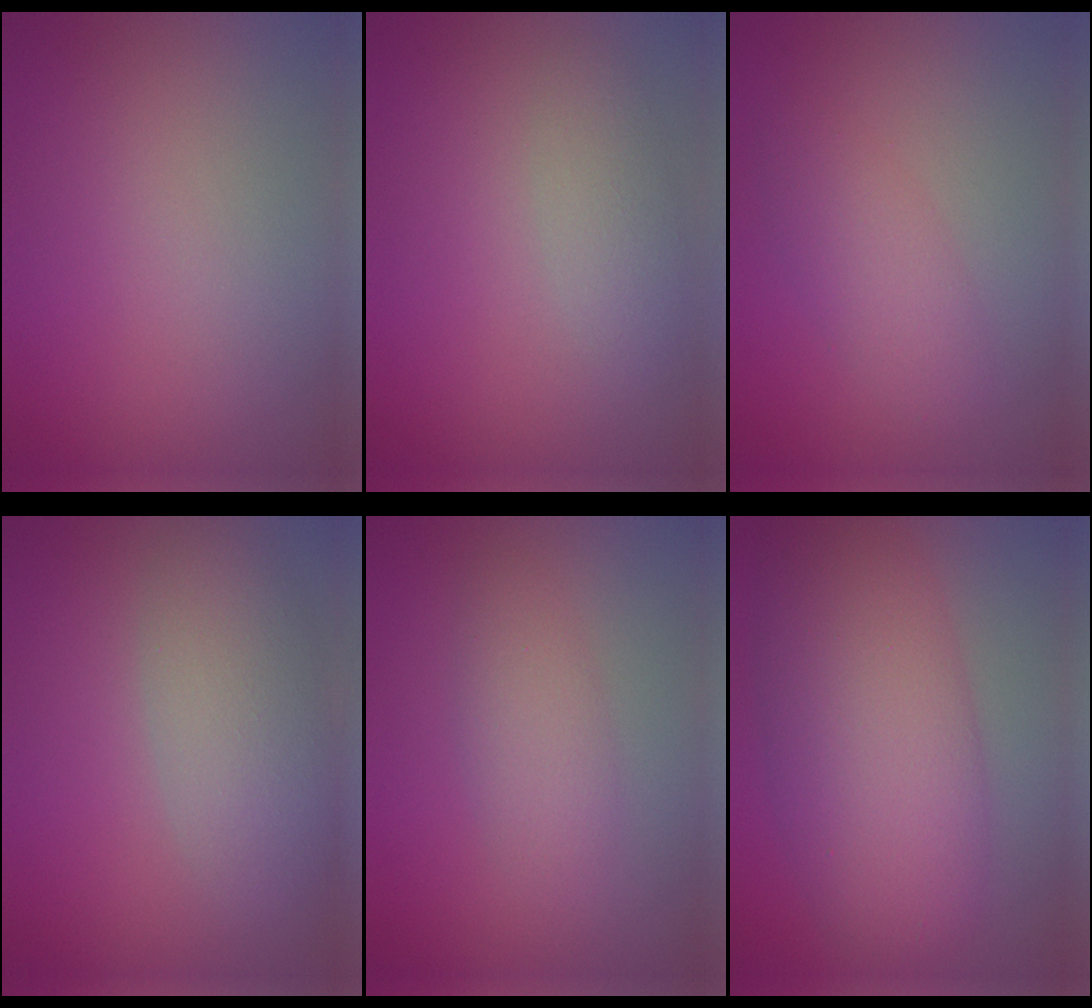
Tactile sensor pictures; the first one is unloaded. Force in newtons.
{"total": 1.9, "press": 1.9, "slide": 0.0}
{"total": 2.6, "press": 2.6, "slide": 0.1}
{"total": 4.9, "press": 4.9, "slide": 0.5}
{"total": 2.5, "press": 2.5, "slide": 0.1}
{"total": 9.1, "press": 9.1, "slide": 0.0}